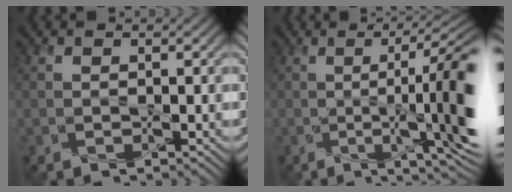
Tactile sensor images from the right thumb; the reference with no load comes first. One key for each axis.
{"total": 13.0, "fx": -0.8, "fy": 2.5, "fz": 12.7, "tx": -0.158, "ty": 0.005, "tz": -0.013}